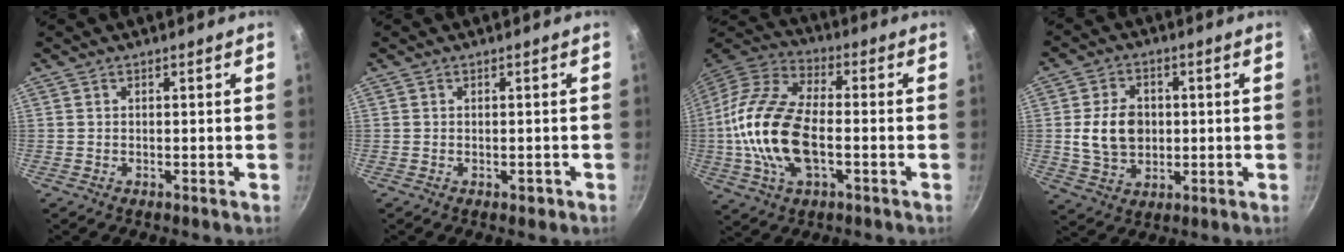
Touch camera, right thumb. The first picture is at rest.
{"total": 1.3, "force": [-0.6, 0.8, 0.9], "torque": [-0.009, 0.005, -0.007]}
{"total": 19.7, "force": [-2.6, 10.3, 16.6], "torque": [-0.327, 0.033, -0.064]}
{"total": 9.8, "force": [0.4, 7.5, 6.3], "torque": [-0.092, 0.003, 0.008]}